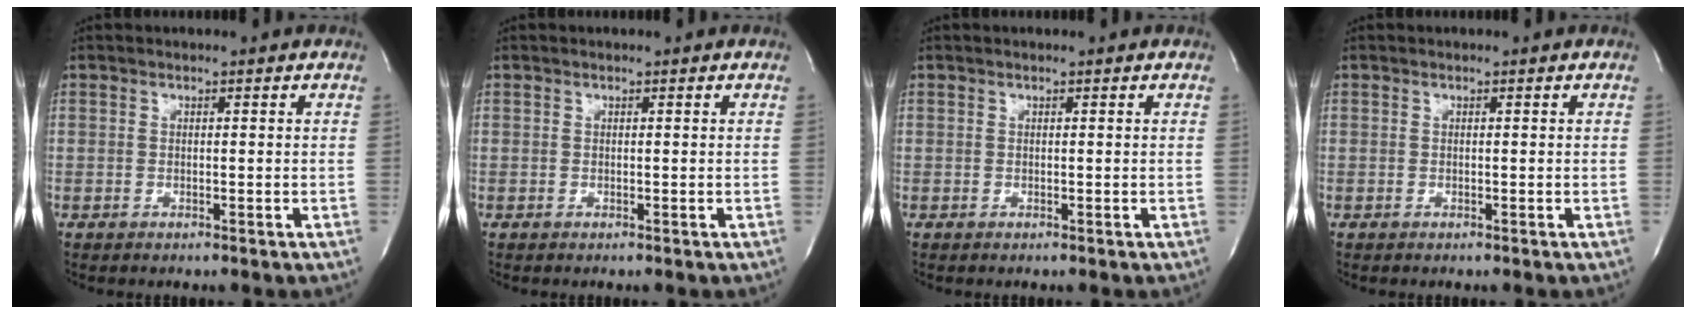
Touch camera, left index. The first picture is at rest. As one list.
[{"total": 0.0}, {"total": 0.0}, {"total": 0.0}]